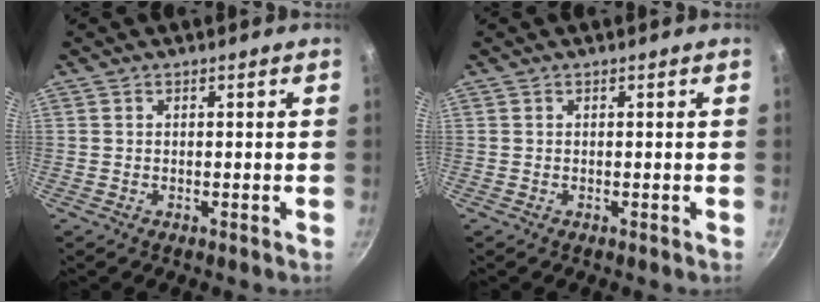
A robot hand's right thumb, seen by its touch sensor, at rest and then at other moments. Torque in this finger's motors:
{"motor_torque": [-0.10, 0.03, 0.01, 0.01, 0.00]}